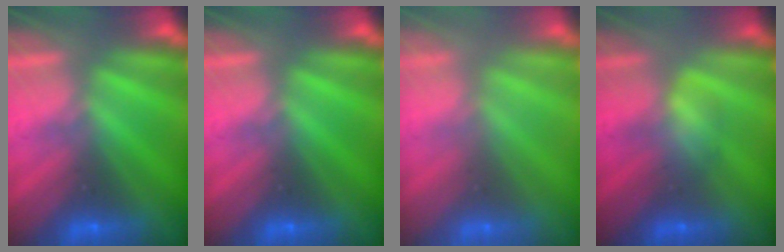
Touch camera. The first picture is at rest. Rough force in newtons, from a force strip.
{"total": 0.0}
{"total": 3.0}
{"total": 2.8}